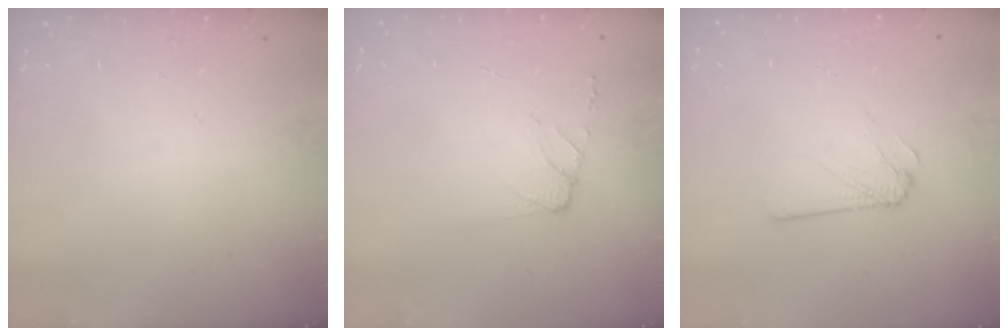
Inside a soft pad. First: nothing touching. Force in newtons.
{"total": 7.0, "press": 6.9, "slide": 1.0}
{"total": 2.2, "press": 2.2, "slide": 0.1}